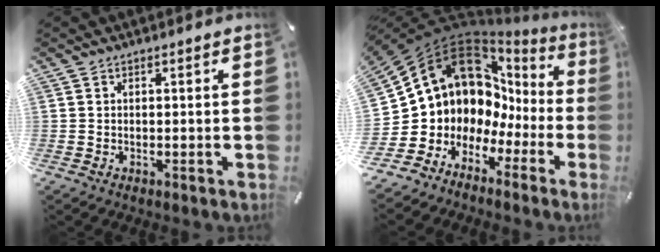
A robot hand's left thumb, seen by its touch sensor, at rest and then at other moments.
{"total": 11.9, "force": [8.0, 8.2, 2.9], "torque": [-0.064, -0.099, 0.154]}